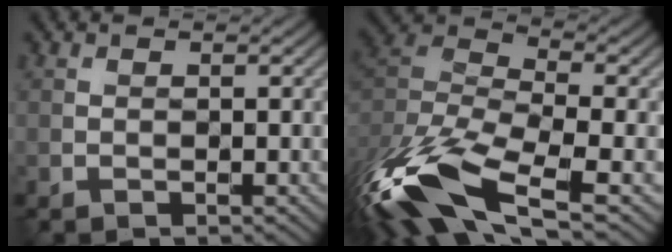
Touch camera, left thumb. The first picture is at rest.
{"total": 15.1, "force": [-7.8, 5.3, 11.8], "torque": [-0.291, -0.019, -0.152]}